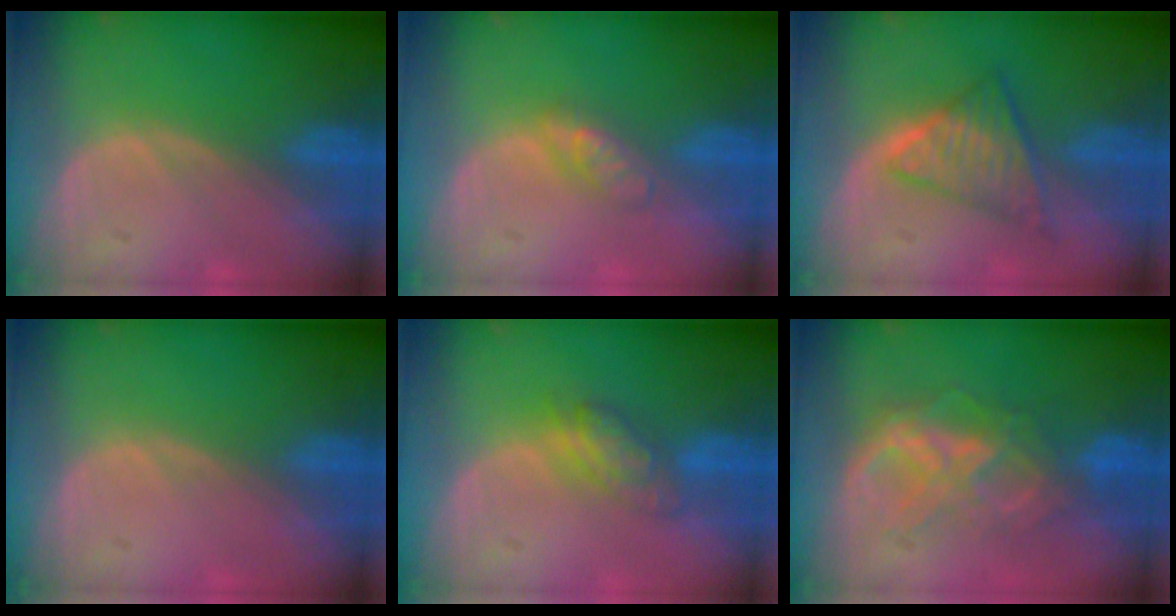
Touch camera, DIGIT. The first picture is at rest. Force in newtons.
{"total": 3.1, "press": 3.0, "slide": 0.3}
{"total": 6.5, "press": 5.8, "slide": 2.9}
{"total": 0.0}
{"total": 5.2, "press": 4.7, "slide": 2.3}
{"total": 7.3, "press": 7.3, "slide": 0.3}